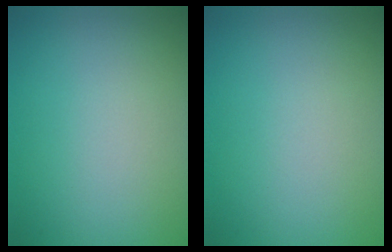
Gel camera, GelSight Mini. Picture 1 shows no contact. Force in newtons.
{"total": 0.0}